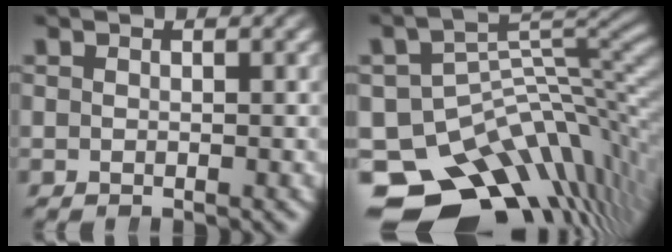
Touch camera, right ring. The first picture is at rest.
{"total": 18.9, "force": [-9.4, 12.1, 11.0], "torque": [-0.178, -0.054, -0.136]}